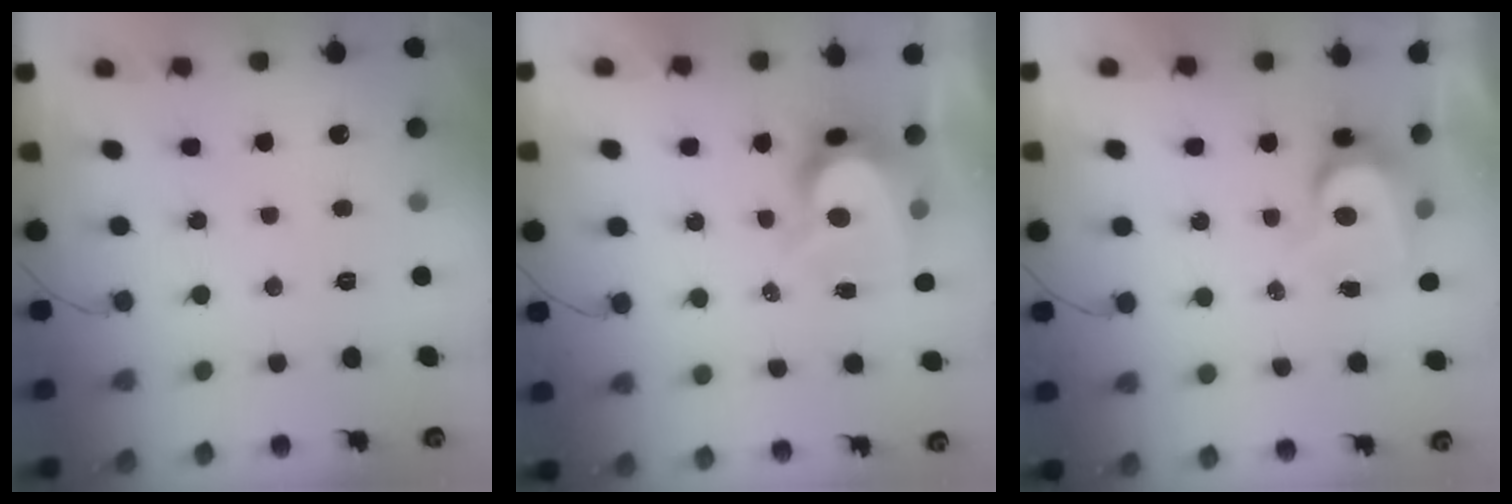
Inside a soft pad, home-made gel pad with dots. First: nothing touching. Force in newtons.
{"total": 8.3, "press": 8.2, "slide": 0.8}
{"total": 7.7, "press": 7.7, "slide": 0.2}